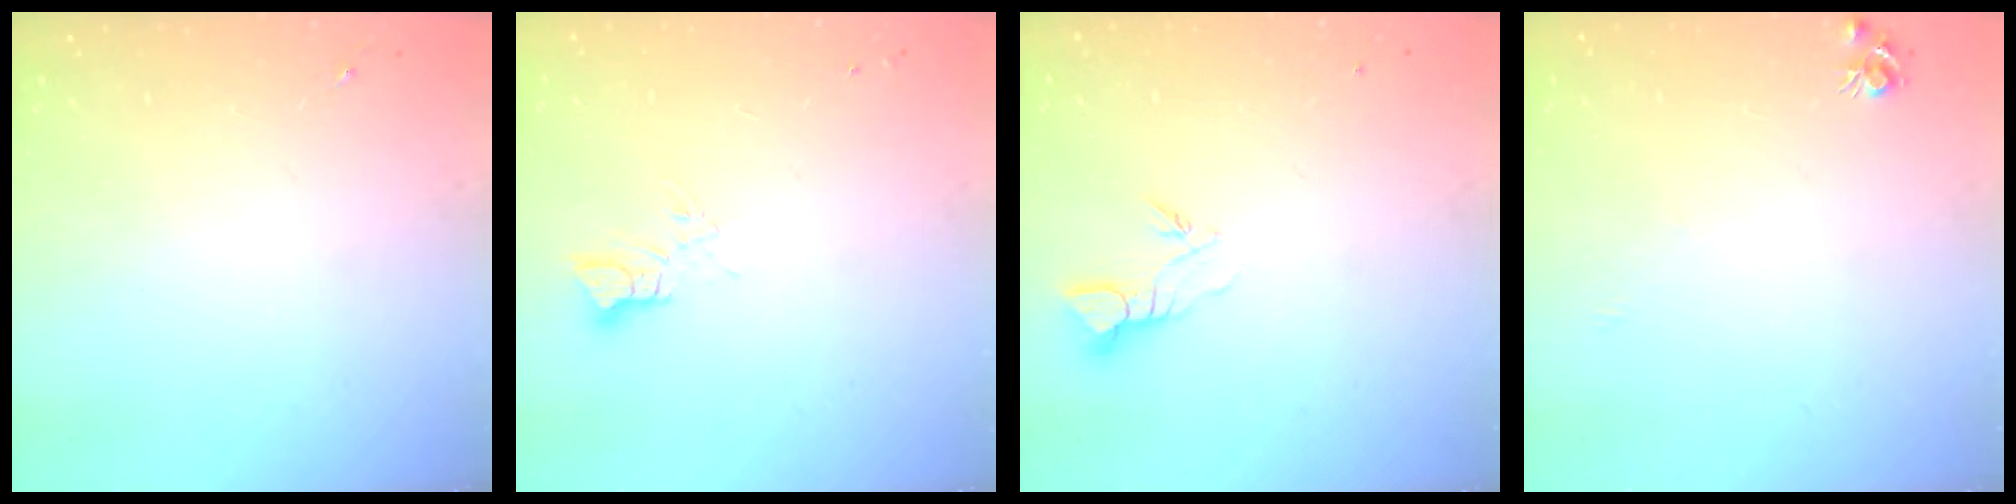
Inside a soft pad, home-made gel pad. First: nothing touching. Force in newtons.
{"total": 3.4, "press": 3.4, "slide": 0.2}
{"total": 3.9, "press": 3.9, "slide": 0.3}
{"total": 5.1, "press": 5.0, "slide": 0.7}